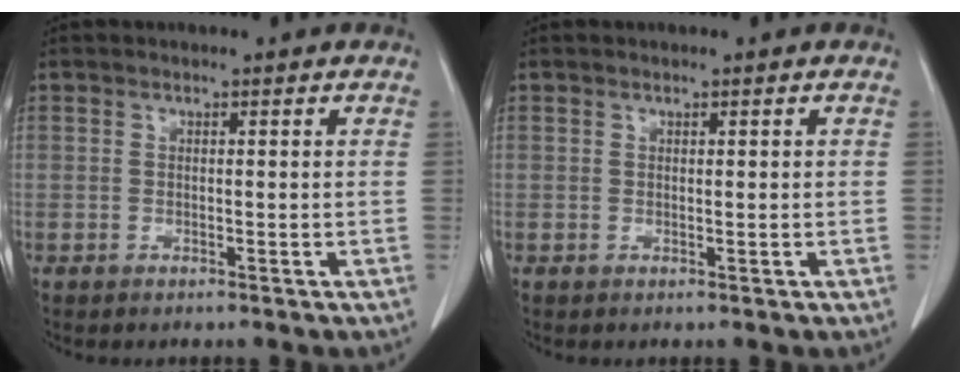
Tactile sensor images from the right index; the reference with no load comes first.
{"total": 0.0}